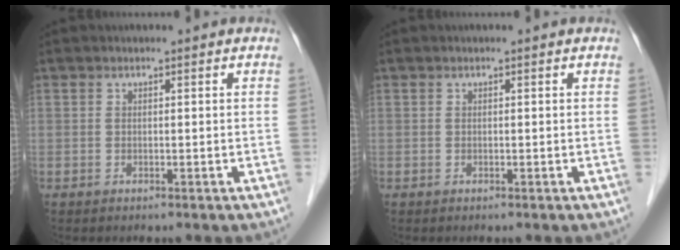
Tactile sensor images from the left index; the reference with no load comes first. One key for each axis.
{"total": 0.0}